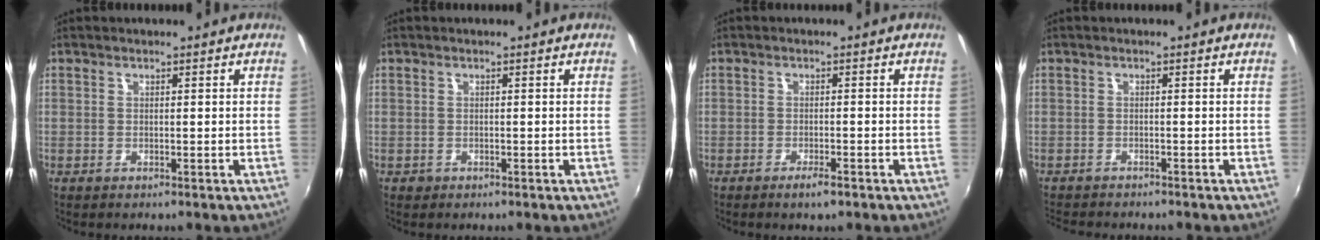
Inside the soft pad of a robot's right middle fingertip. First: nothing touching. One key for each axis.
{"total": 0.8, "fx": -0.4, "fy": 0.6, "fz": 0.1, "tx": -0.003, "ty": -0.002, "tz": -0.006}
{"total": 2.3, "fx": -1.6, "fy": 0.3, "fz": 1.6, "tx": -0.035, "ty": -0.002, "tz": -0.029}
{"total": 4.7, "fx": -4.4, "fy": 0.7, "fz": 1.4, "tx": -0.040, "ty": -0.017, "tz": -0.072}